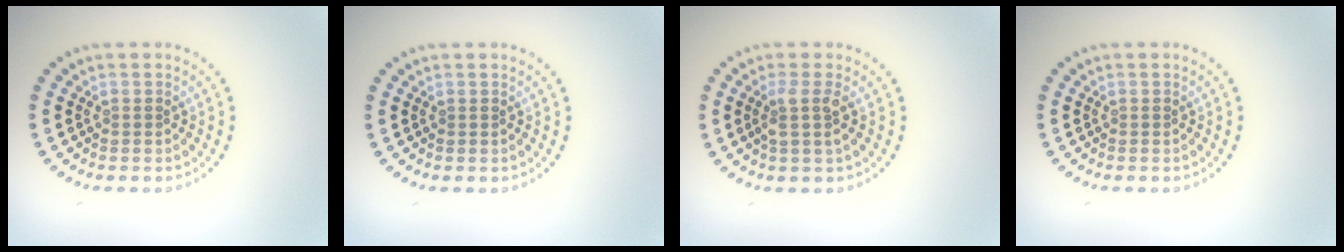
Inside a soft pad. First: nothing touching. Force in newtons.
{"total": 0.0}
{"total": 1.9, "press": 1.5, "slide": 1.1}
{"total": 0.0}